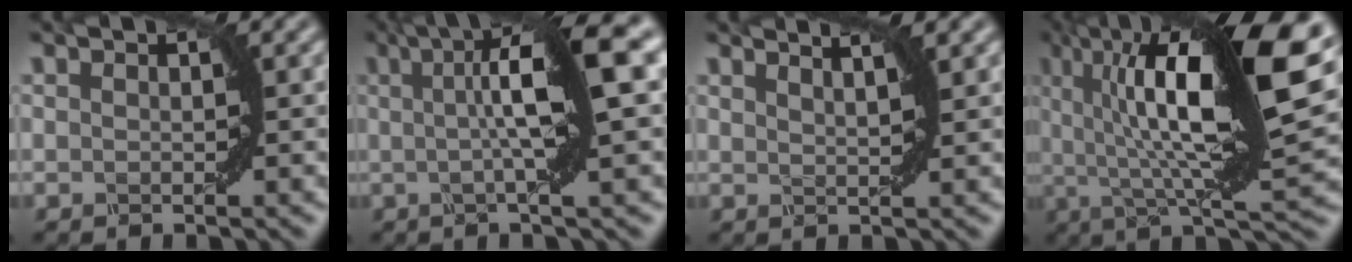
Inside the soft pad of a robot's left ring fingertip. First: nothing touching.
{"total": 9.8, "force": [1.8, 1.8, 9.5], "torque": [-0.120, 0.021, 0.021]}
{"total": 3.3, "force": [2.5, 1.0, 1.9], "torque": [-0.004, 0.014, 0.010]}
{"total": 15.9, "force": [4.6, 3.9, 14.8], "torque": [-0.230, 0.014, 0.078]}